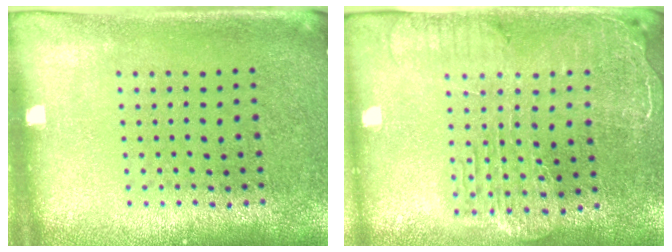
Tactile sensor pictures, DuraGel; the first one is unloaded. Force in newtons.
{"total": 2.5, "press": 2.1, "slide": 1.3}